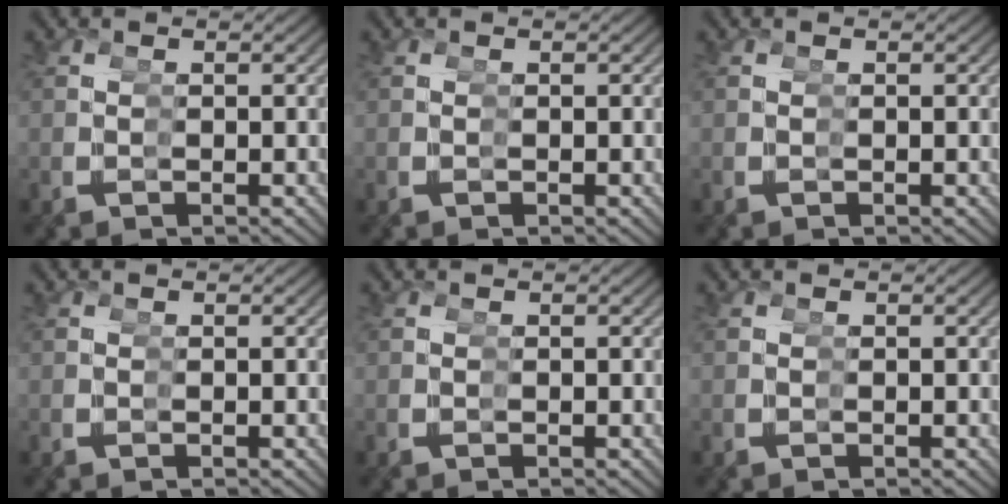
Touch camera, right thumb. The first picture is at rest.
{"total": 0.0}
{"total": 0.0}
{"total": 0.0}
{"total": 0.0}
{"total": 0.0}